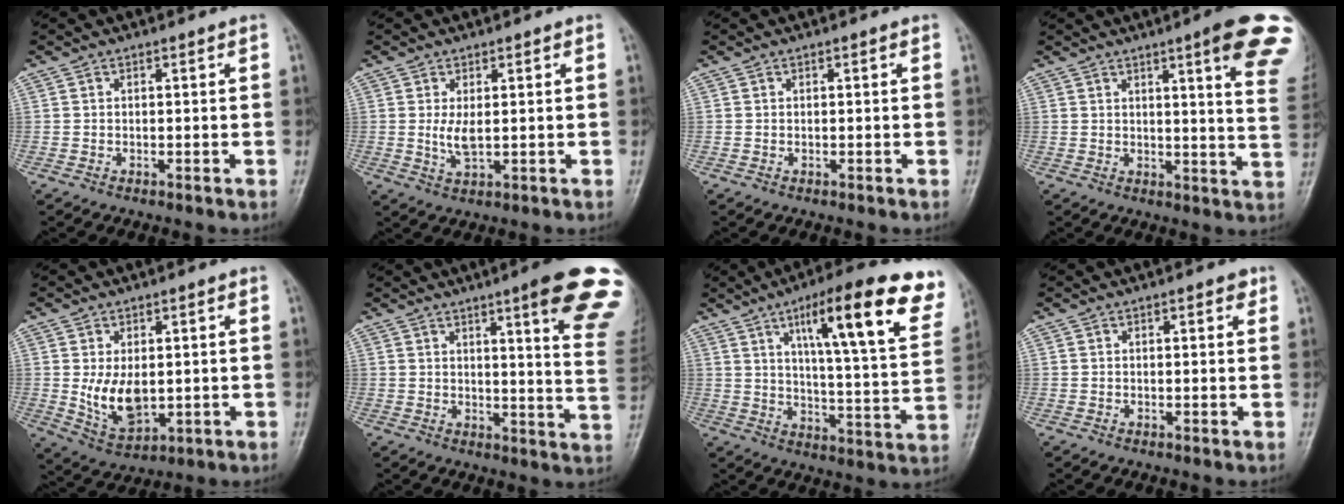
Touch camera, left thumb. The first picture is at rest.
{"total": 3.6, "force": [0.5, 1.5, 3.3], "torque": [-0.061, -0.011, 0.014]}
{"total": 0.0}
{"total": 15.5, "force": [8.6, 1.9, 12.7], "torque": [-0.136, -0.037, 0.089]}
{"total": 8.8, "force": [0.2, 5.5, 6.9], "torque": [-0.106, -0.018, 0.021]}
{"total": 18.4, "force": [11.2, 2.0, 14.4], "torque": [-0.159, -0.058, 0.125]}
{"total": 22.7, "force": [11.9, 5.0, 18.6], "torque": [-0.232, -0.029, 0.173]}
{"total": 1.9, "force": [1.0, 0.8, 1.4], "torque": [-0.013, -0.001, 0.010]}